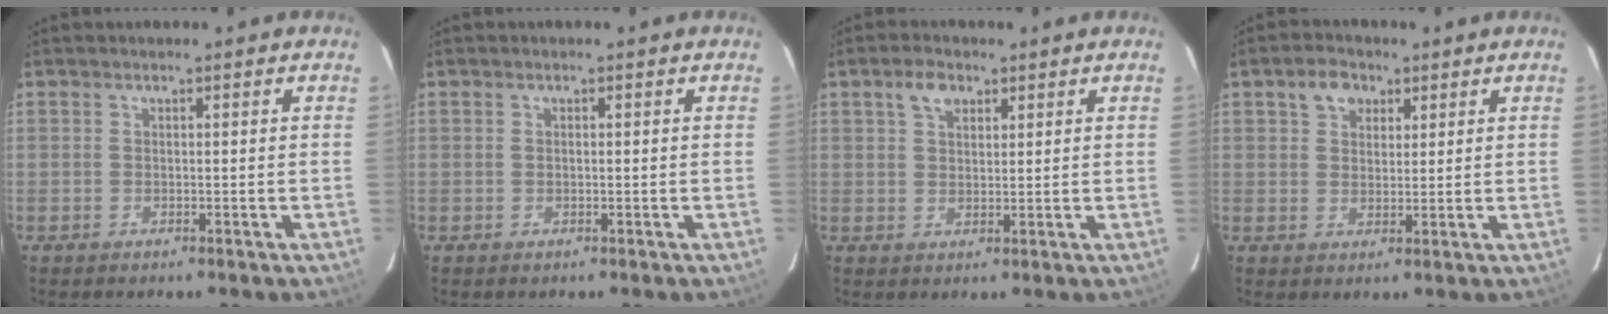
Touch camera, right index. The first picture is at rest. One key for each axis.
{"total": 0.0}
{"total": 3.9, "fx": 2.2, "fy": 2.3, "fz": 2.3, "tx": -0.040, "ty": 0.011, "tz": 0.039}
{"total": 4.6, "fx": 2.3, "fy": 3.4, "fz": 2.1, "tx": -0.031, "ty": 0.015, "tz": 0.042}